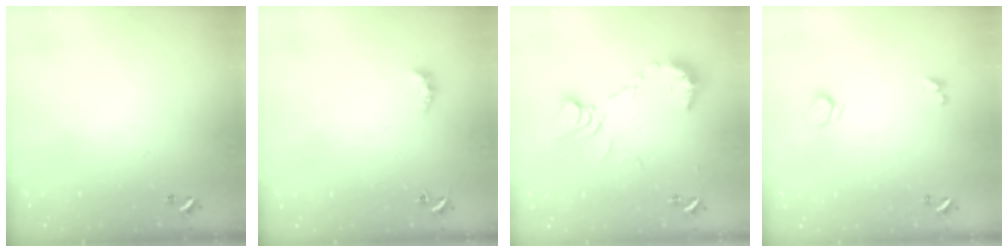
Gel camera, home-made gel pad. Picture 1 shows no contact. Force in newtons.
{"total": 2.4, "press": 2.4, "slide": 0.6}
{"total": 10.4, "press": 10.3, "slide": 0.9}
{"total": 1.9, "press": 1.8, "slide": 0.4}